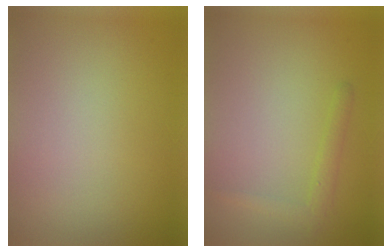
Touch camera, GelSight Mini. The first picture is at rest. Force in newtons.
{"total": 1.5, "press": 1.5, "slide": 0.1}